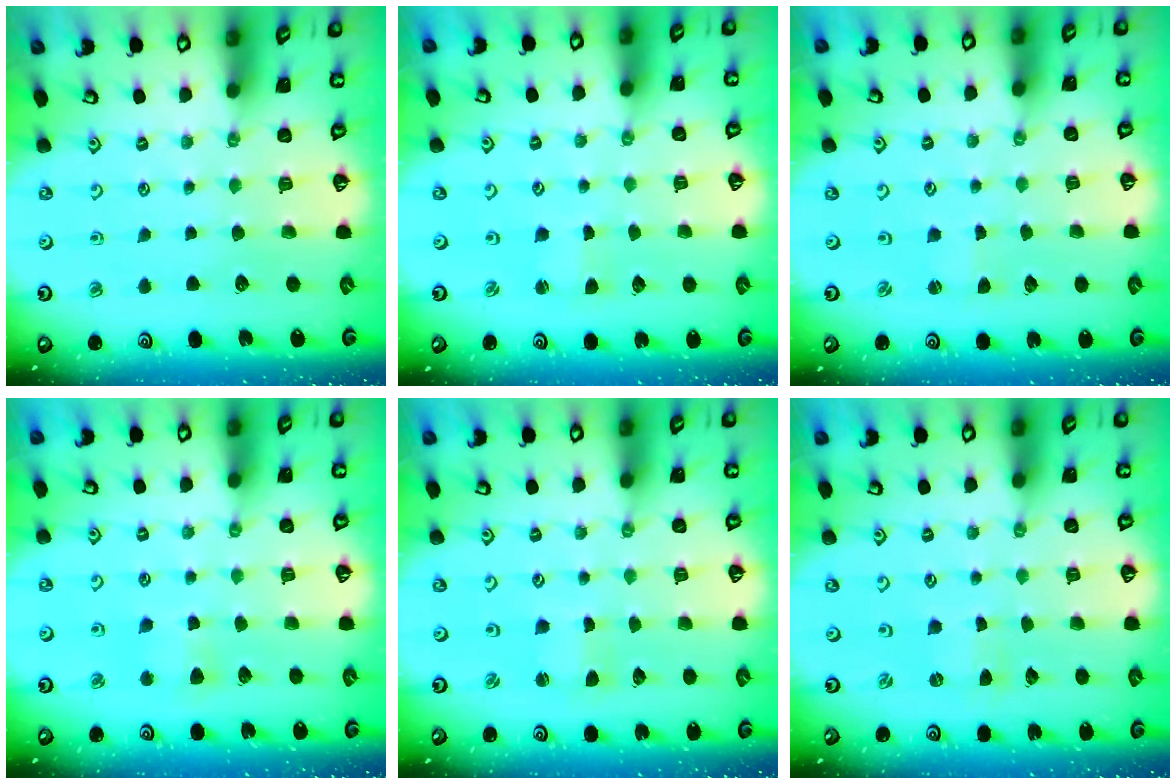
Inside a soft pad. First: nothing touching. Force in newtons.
{"total": 1.4, "press": 1.3, "slide": 0.2}
{"total": 0.7, "press": 0.7, "slide": 0.2}
{"total": 3.8, "press": 3.7, "slide": 0.7}
{"total": 0.9, "press": 0.9, "slide": 0.0}
{"total": 0.0}